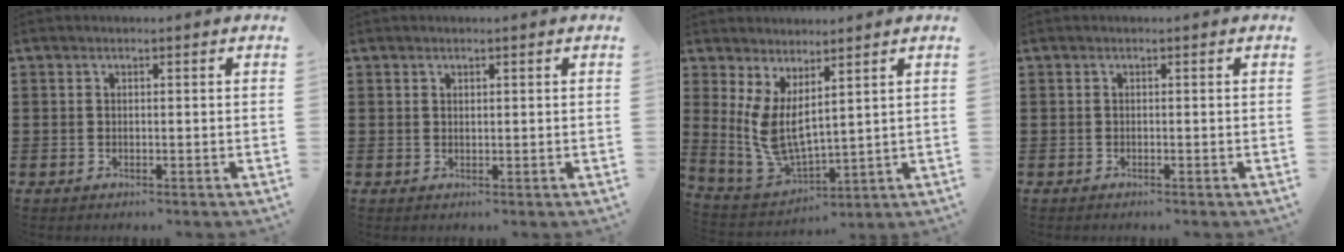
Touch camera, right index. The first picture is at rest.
{"total": 0.6, "force": [0.4, 0.4, 0.2], "torque": [-0.004, 0.002, 0.009]}
{"total": 6.5, "force": [2.1, 2.9, 5.5], "torque": [-0.139, -0.027, 0.035]}
{"total": 0.0}